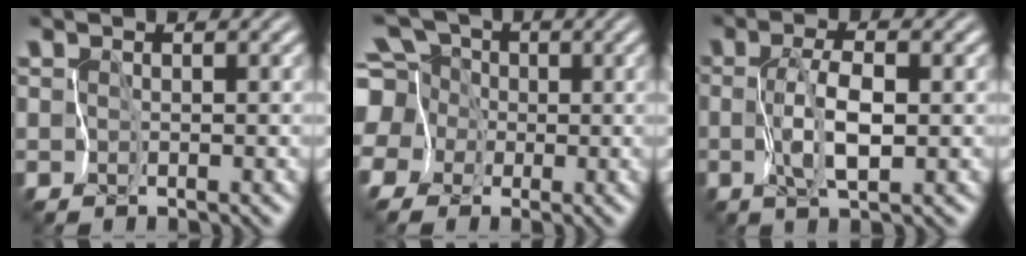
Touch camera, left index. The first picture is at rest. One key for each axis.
{"total": 11.2, "fx": 2.2, "fy": 9.9, "fz": 4.7, "tx": -0.129, "ty": 0.028, "tz": 0.001}
{"total": 3.0, "fx": -0.3, "fy": 0.6, "fz": 2.9, "tx": -0.066, "ty": -0.002, "tz": -0.002}